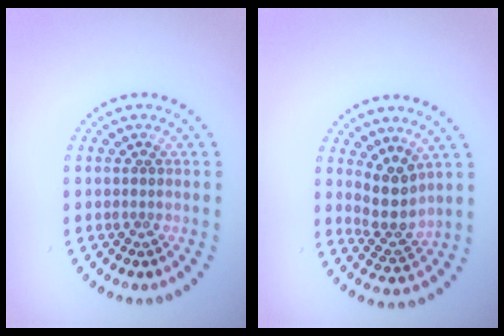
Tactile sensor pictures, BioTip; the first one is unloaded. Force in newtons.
{"total": 3.4, "press": 2.6, "slide": 2.1}